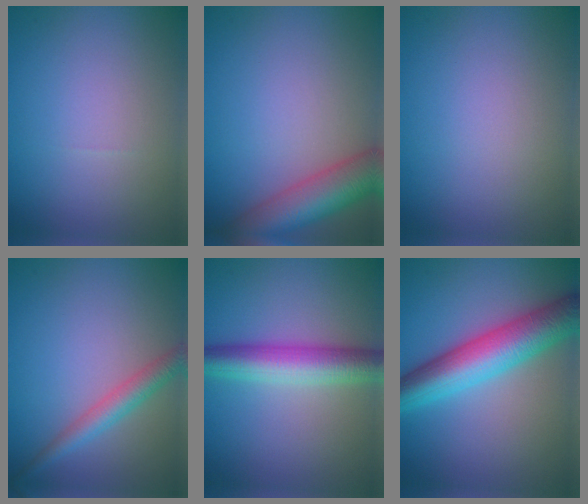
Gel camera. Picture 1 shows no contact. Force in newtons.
{"total": 6.9, "press": 6.9, "slide": 0.5}
{"total": 0.0}
{"total": 2.8, "press": 2.8, "slide": 0.1}
{"total": 6.0, "press": 6.0, "slide": 0.1}
{"total": 8.1, "press": 8.1, "slide": 0.1}